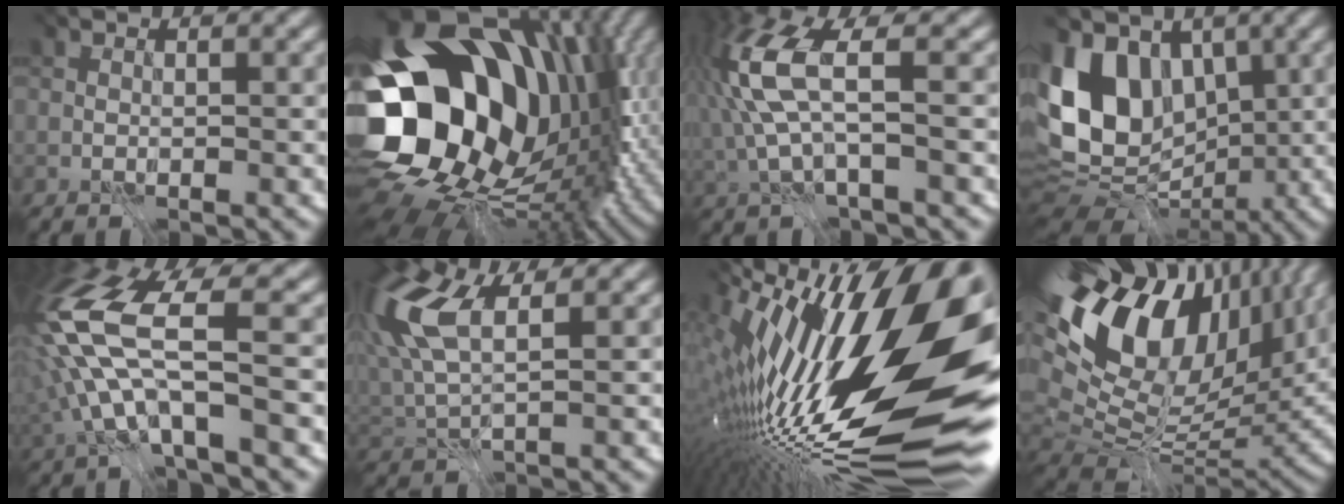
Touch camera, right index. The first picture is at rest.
{"total": 17.0, "force": [0.8, 12.4, 11.6], "torque": [-0.206, -0.024, 0.064]}
{"total": 5.3, "force": [-1.4, 0.6, 5.0], "torque": [-0.141, 0.000, -0.006]}
{"total": 8.8, "force": [0.0, 7.0, 5.3], "torque": [-0.112, -0.012, 0.010]}
{"total": 9.5, "force": [-2.1, 2.3, 9.0], "torque": [-0.221, -0.006, -0.020]}
{"total": 8.9, "force": [2.6, 3.8, 7.6], "torque": [-0.185, 0.006, 0.065]}
{"total": 16.9, "force": [-0.8, 4.9, 16.1], "torque": [-0.267, -0.002, -0.021]}
{"total": 14.9, "force": [4.4, 8.3, 11.6], "torque": [-0.240, 0.024, 0.087]}